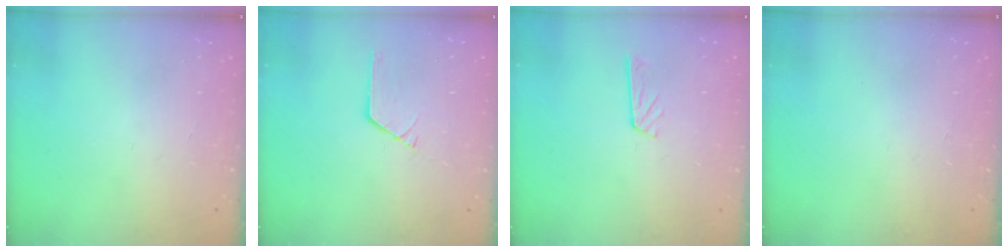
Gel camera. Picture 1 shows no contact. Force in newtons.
{"total": 1.1, "press": 1.0, "slide": 0.1}
{"total": 5.1, "press": 5.0, "slide": 0.5}
{"total": 0.0}